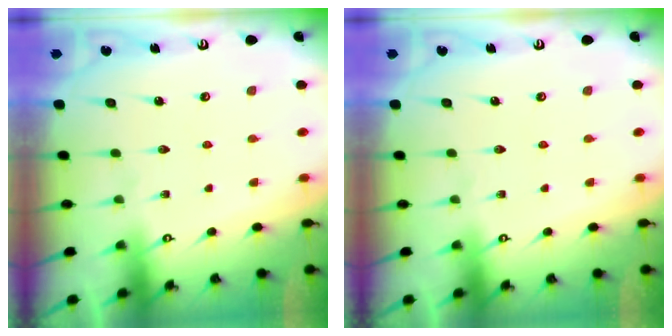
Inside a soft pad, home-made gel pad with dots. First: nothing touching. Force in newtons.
{"total": 0.0}